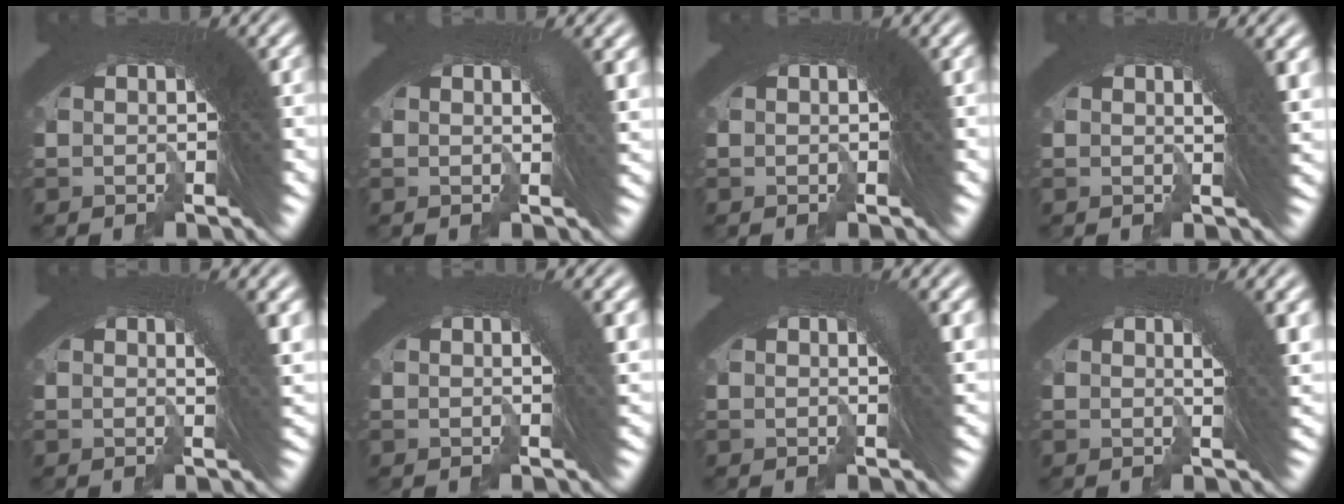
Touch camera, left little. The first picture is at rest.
{"total": 0.9, "force": [0.2, -0.1, 0.8], "torque": [-0.017, -0.003, 0.004]}
{"total": 0.0}
{"total": 1.3, "force": [0.4, 0.0, 1.2], "torque": [-0.021, -0.001, 0.006]}
{"total": 1.6, "force": [0.6, 0.1, 1.5], "torque": [-0.022, -0.001, 0.007]}
{"total": 0.9, "force": [0.2, -0.1, 0.9], "torque": [-0.015, 0.002, 0.002]}
{"total": 0.6, "force": [0.1, -0.2, 0.6], "torque": [-0.014, -0.003, 0.003]}
{"total": 1.9, "force": [0.7, 0.2, 1.8], "torque": [-0.028, -0.001, 0.010]}